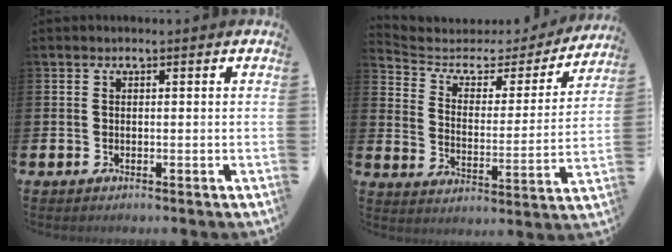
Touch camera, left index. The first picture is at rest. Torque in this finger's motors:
{"motor_torque": [0.85, -1.29, 0.28, -0.02]}